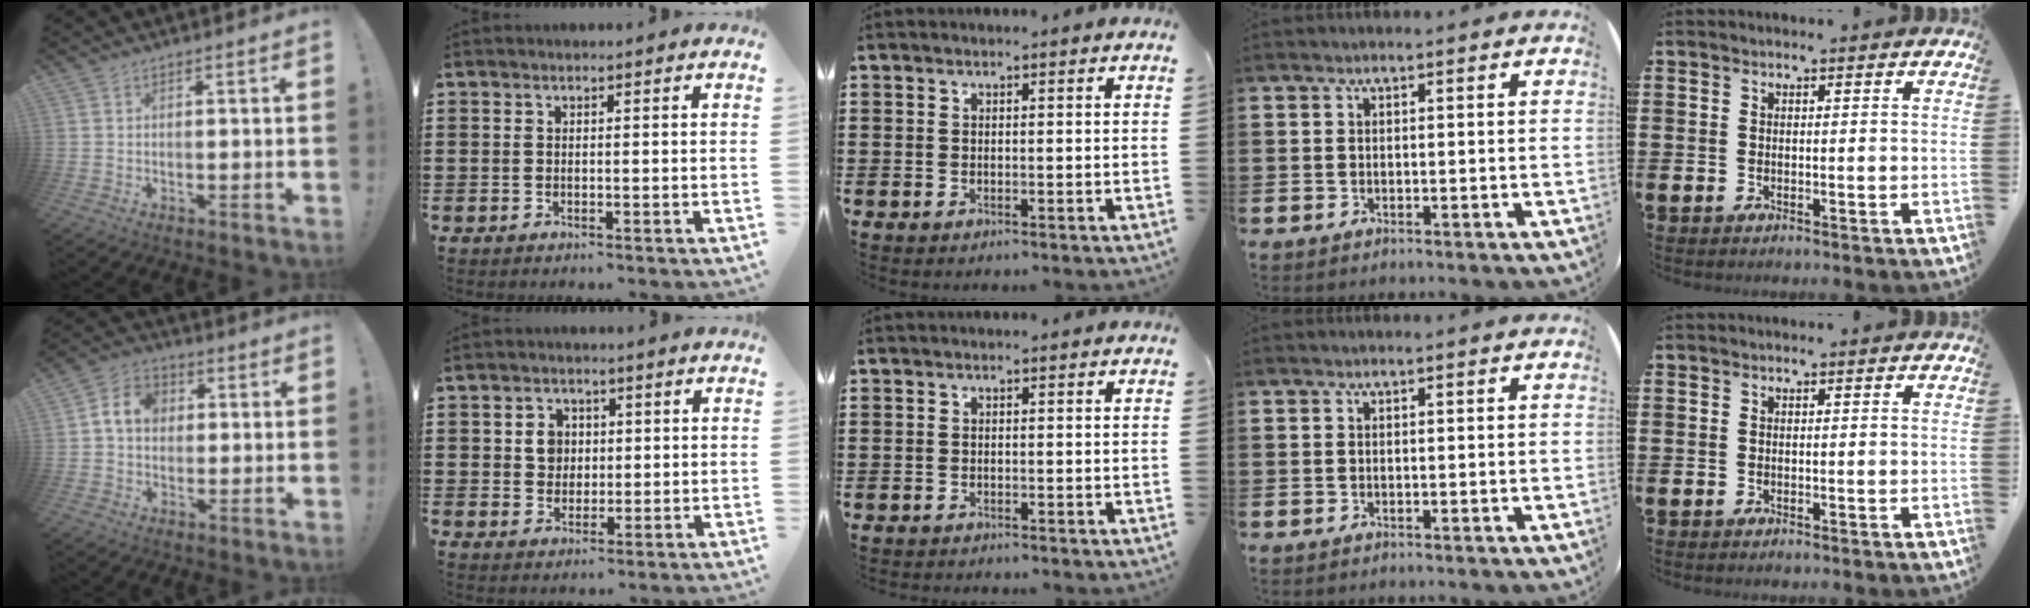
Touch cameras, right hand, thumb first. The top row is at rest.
{"thumb": {"total": 8.5, "force": [1.1, 6.9, 4.9], "torque": [-0.082, 0.021, 0.024]}, "index": {"total": 3.9, "force": [0.8, 3.4, 1.8], "torque": [-0.040, 0.010, 0.009]}, "middle": {"total": 0.6, "force": [-0.6, 0.0, 0.0], "torque": [-0.001, -0.001, -0.013]}}